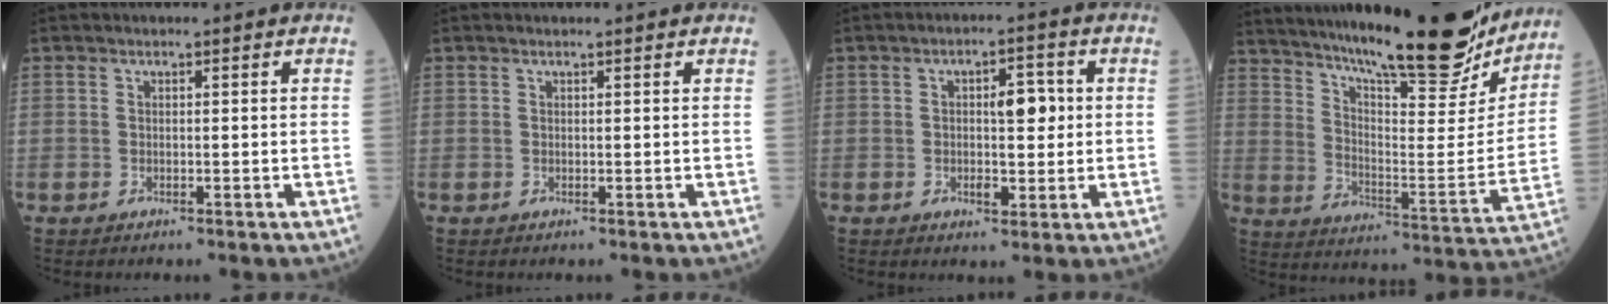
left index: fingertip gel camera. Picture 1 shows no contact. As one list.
[{"total": 1.1, "force": [1.0, 0.0, 0.4], "torque": [-0.010, 0.009, 0.014]}, {"total": 5.5, "force": [0.6, 2.4, 4.9], "torque": [-0.071, 0.009, 0.012]}, {"total": 28.0, "force": [23.5, 4.6, 14.6], "torque": [-0.241, -0.038, 0.328]}]